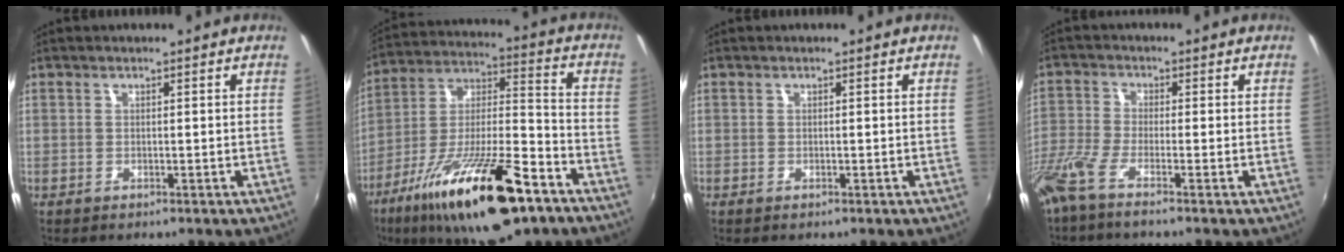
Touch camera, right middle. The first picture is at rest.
{"total": 24.9, "force": [-14.3, 7.1, 19.2], "torque": [-0.333, -0.033, -0.235]}
{"total": 0.0}
{"total": 5.9, "force": [-4.3, 0.1, 4.0], "torque": [-0.100, -0.018, -0.093]}